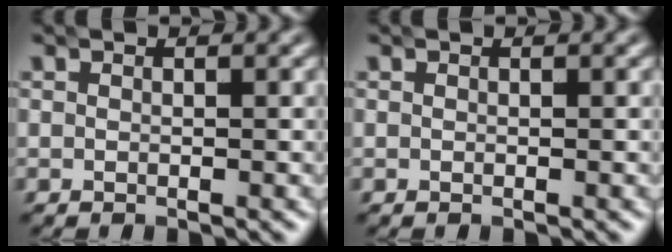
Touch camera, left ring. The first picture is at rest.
{"total": 0.0}